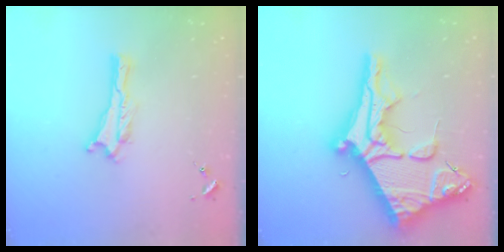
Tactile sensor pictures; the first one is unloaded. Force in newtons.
{"total": 17.5, "press": 17.5, "slide": 1.7}